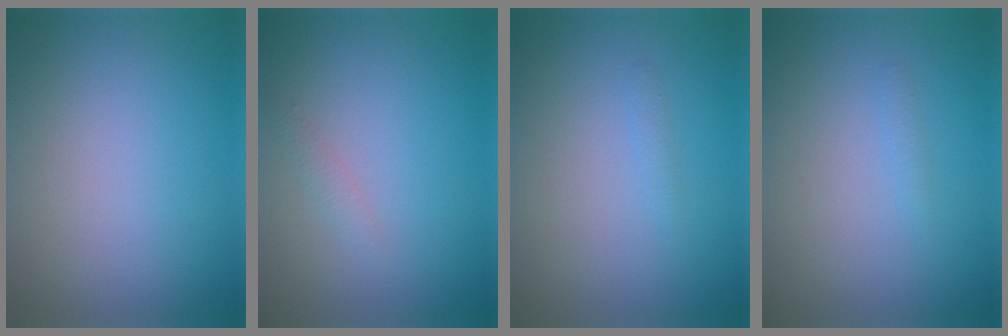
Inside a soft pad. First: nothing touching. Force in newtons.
{"total": 0.8, "press": 0.8, "slide": 0.1}
{"total": 0.6, "press": 0.6, "slide": 0.0}
{"total": 0.6, "press": 0.6, "slide": 0.0}